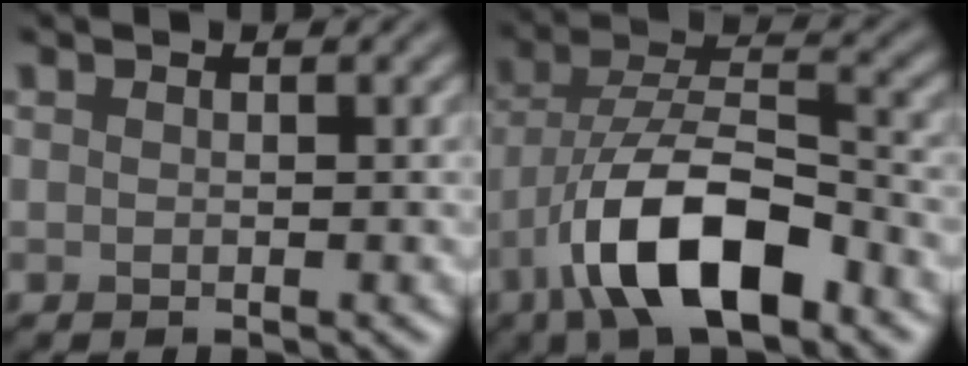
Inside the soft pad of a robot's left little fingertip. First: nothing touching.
{"total": 10.3, "force": [-5.4, 4.1, 7.8], "torque": [-0.136, 0.015, -0.100]}